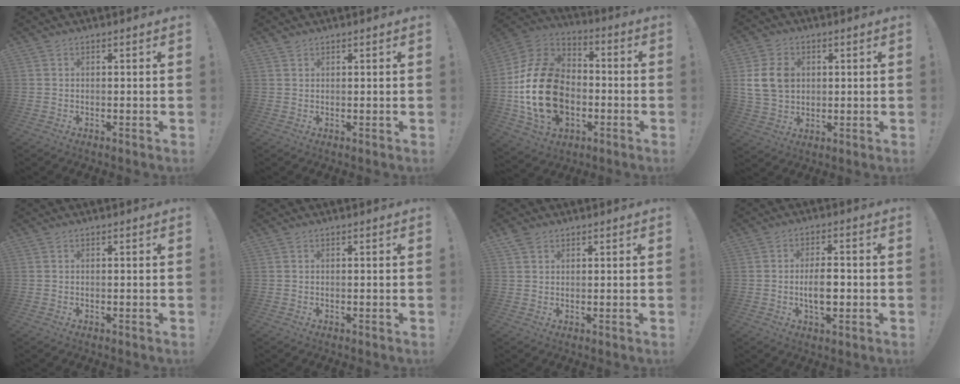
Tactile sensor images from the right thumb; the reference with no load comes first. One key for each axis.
{"total": 1.2, "fx": 1.0, "fy": 0.7, "fz": 0.1, "tx": -0.001, "ty": -0.003, "tz": 0.021}
{"total": 23.1, "fx": -3.4, "fy": 16.4, "fz": 16.0, "tx": -0.301, "ty": 0.031, "tz": -0.041}
{"total": 10.9, "fx": 2.3, "fy": 8.6, "fz": 6.2, "tx": -0.115, "ty": -0.001, "tz": 0.049}
{"total": 0.0}
{"total": 0.0}
{"total": 2.7, "fx": 1.9, "fy": 1.8, "fz": 0.8, "tx": -0.009, "ty": -0.008, "tz": 0.036}
{"total": 7.1, "fx": -1.0, "fy": 3.4, "fz": 6.2, "tx": -0.096, "ty": -0.001, "tz": -0.023}